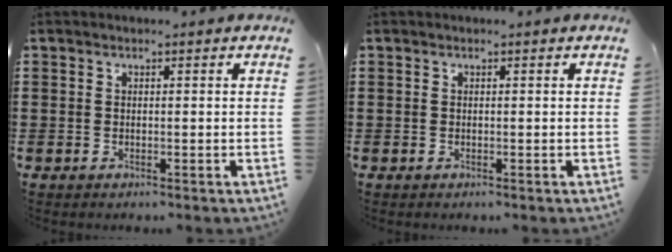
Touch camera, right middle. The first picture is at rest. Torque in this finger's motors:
{"motor_torque": [0.07, -0.05, 0.04, 0.00]}